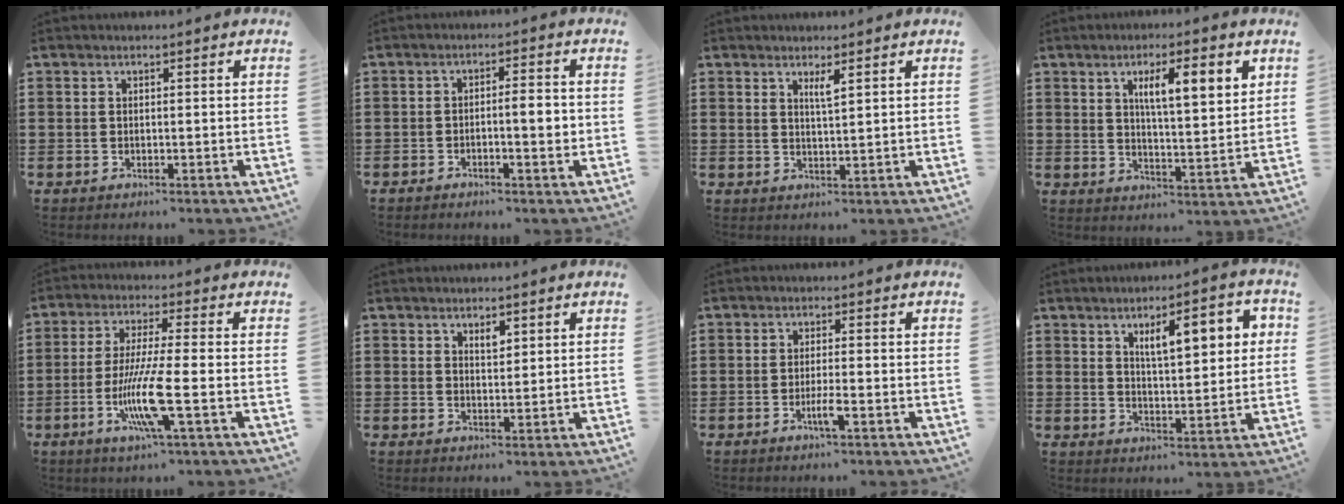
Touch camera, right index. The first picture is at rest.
{"total": 3.6, "force": [-0.7, 0.7, 3.5], "torque": [-0.052, -0.002, -0.016]}
{"total": 2.1, "force": [1.4, 0.1, 1.5], "torque": [-0.032, -0.001, 0.024]}
{"total": 7.4, "force": [3.0, 1.7, 6.5], "torque": [-0.116, 0.000, 0.044]}
{"total": 10.2, "force": [-3.2, 0.8, 9.7], "torque": [-0.201, -0.021, -0.064]}
{"total": 2.0, "force": [1.4, 0.9, 1.1], "torque": [-0.017, 0.000, 0.024]}
{"total": 3.0, "force": [-1.4, 0.1, 2.7], "torque": [-0.052, -0.005, -0.028]}
{"total": 7.5, "force": [3.0, 2.4, 6.5], "torque": [-0.107, 0.000, 0.042]}